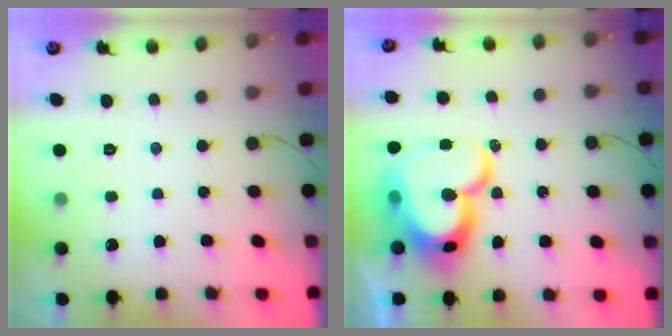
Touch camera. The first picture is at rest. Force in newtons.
{"total": 24.2, "press": 24.2, "slide": 1.6}